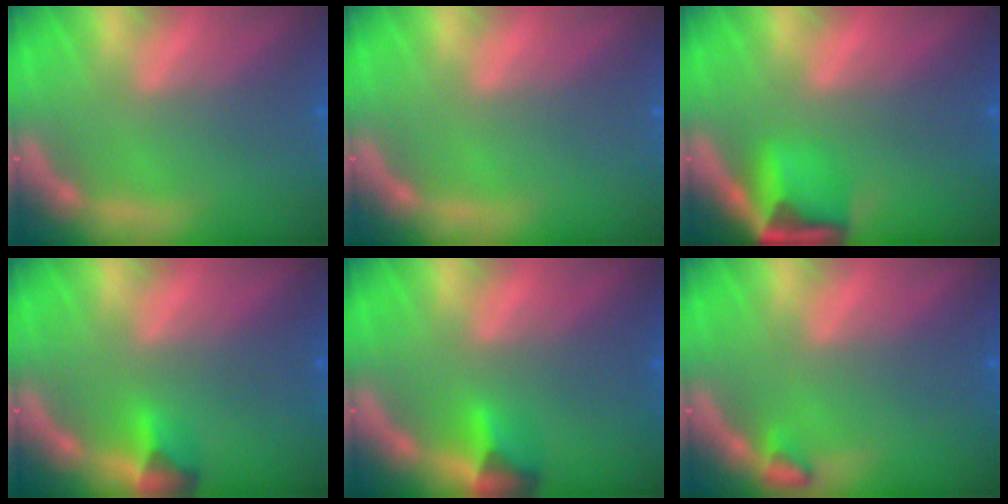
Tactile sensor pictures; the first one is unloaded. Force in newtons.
{"total": 0.0}
{"total": 4.9}
{"total": 1.9}
{"total": 2.4}
{"total": 0.9}